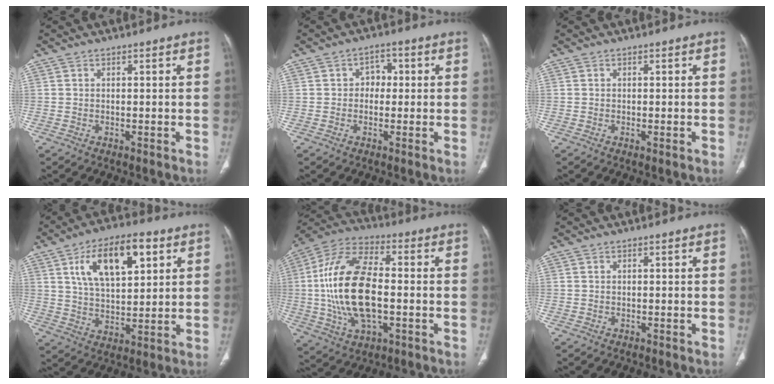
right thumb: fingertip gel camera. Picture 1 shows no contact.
{"total": 3.5, "force": [0.2, 2.9, 2.0], "torque": [-0.005, 0.012, -0.005]}
{"total": 0.9, "force": [-0.3, 0.2, 0.8], "torque": [-0.012, -0.003, -0.003]}
{"total": 15.5, "force": [6.3, 7.4, 12.1], "torque": [-0.177, -0.008, 0.109]}
{"total": 20.1, "force": [-1.3, 10.2, 17.3], "torque": [-0.345, 0.018, -0.021]}
{"total": 0.0}